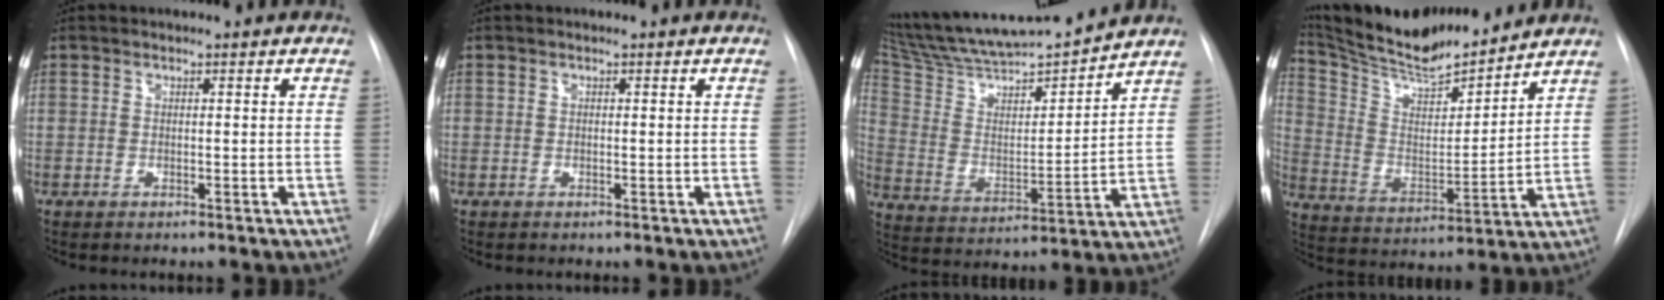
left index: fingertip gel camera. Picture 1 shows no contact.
{"total": 0.0}
{"total": 19.3, "force": [18.0, 1.1, 6.8], "torque": [-0.126, -0.008, 0.305]}
{"total": 16.4, "force": [15.2, 1.6, 5.8], "torque": [-0.113, -0.009, 0.268]}